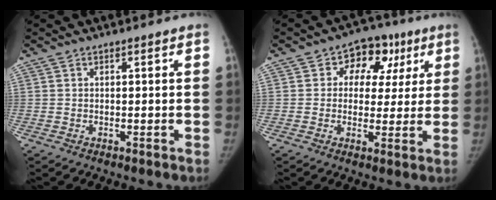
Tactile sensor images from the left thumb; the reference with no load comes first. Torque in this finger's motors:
{"motor_torque": [-0.22, 0.28, 0.34, 0.34, -0.01]}